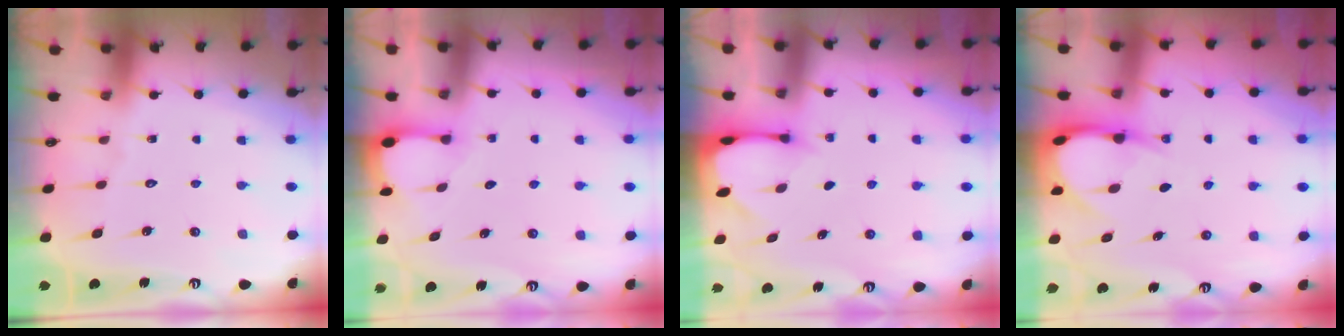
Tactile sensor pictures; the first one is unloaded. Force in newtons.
{"total": 2.7, "press": 2.7, "slide": 0.3}
{"total": 2.0, "press": 2.0, "slide": 0.1}
{"total": 6.4, "press": 6.4, "slide": 0.8}